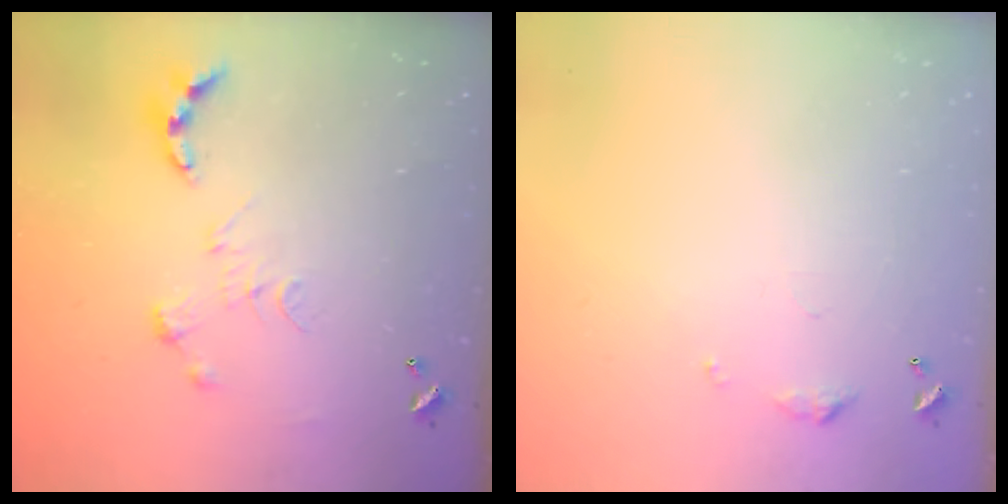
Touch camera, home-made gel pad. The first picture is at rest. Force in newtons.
{"total": 5.0, "press": 4.9, "slide": 0.8}